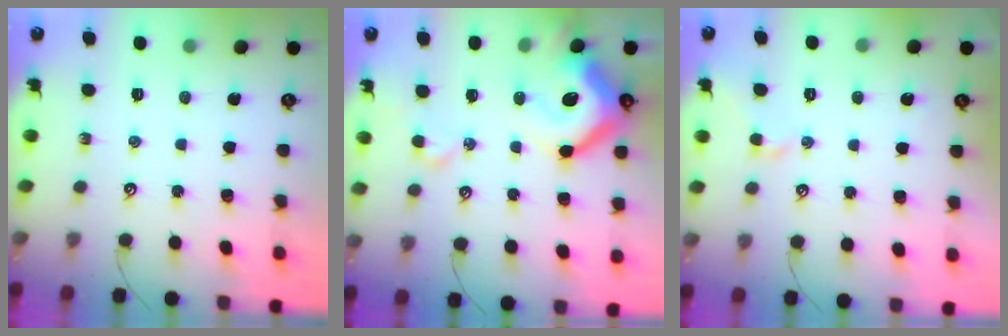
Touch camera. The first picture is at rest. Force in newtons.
{"total": 18.1, "press": 17.9, "slide": 2.6}
{"total": 1.9, "press": 1.8, "slide": 0.5}